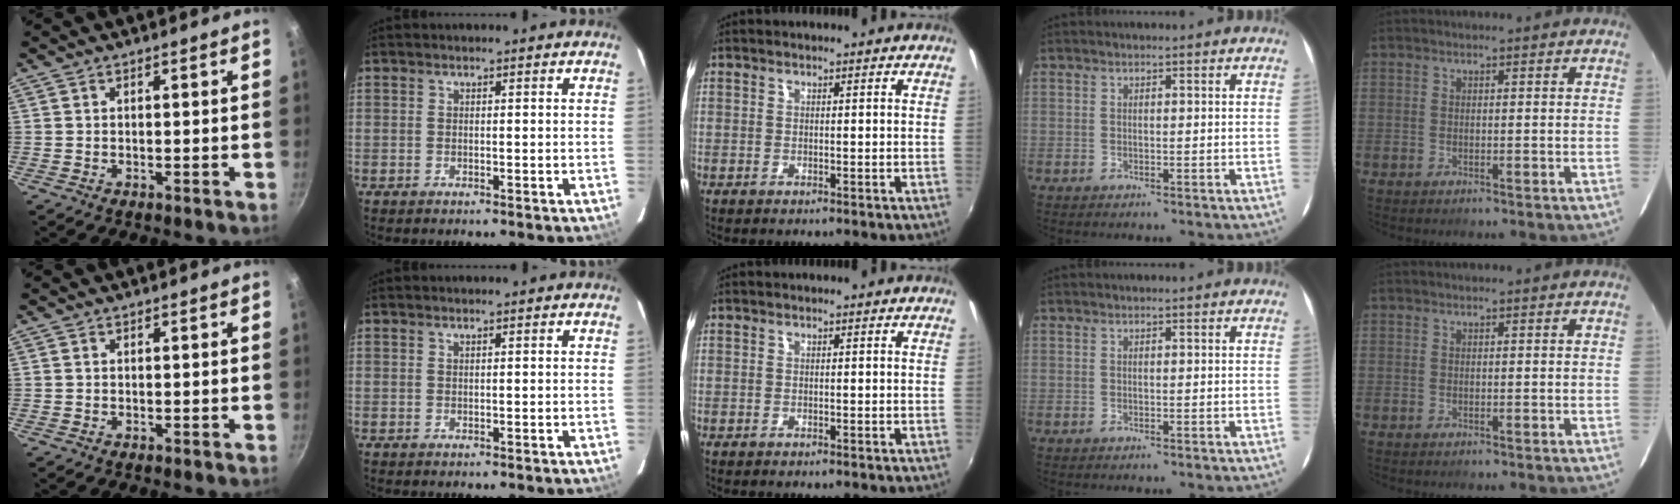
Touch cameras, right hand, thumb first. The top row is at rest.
{}